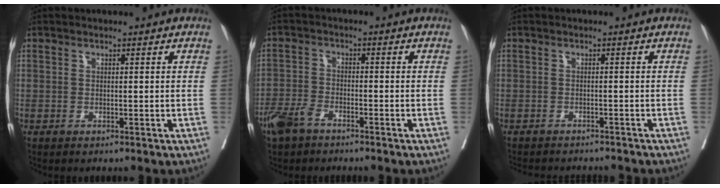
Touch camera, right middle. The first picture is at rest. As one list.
[{"total": 5.3, "force": [-3.7, 2.7, 2.6], "torque": [-0.059, -0.002, -0.067]}, {"total": 8.8, "force": [-8.3, 1.7, 2.5], "torque": [-0.033, -0.004, -0.102]}]